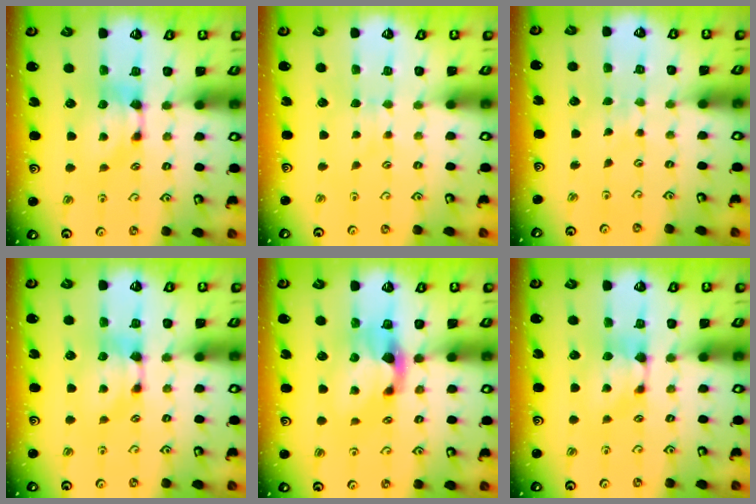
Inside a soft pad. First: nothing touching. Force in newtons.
{"total": 3.1, "press": 3.1, "slide": 0.3}
{"total": 4.5, "press": 4.5, "slide": 0.1}
{"total": 0.0}
{"total": 2.2, "press": 1.9, "slide": 1.2}
{"total": 0.9, "press": 0.7, "slide": 0.6}